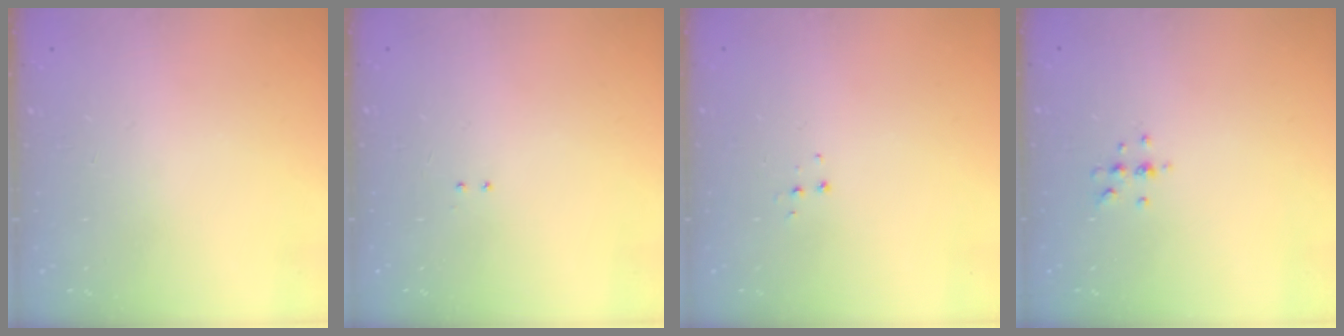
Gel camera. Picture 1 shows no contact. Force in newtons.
{"total": 2.0, "press": 2.0, "slide": 0.4}
{"total": 3.7, "press": 3.7, "slide": 0.4}
{"total": 4.3, "press": 4.0, "slide": 1.4}